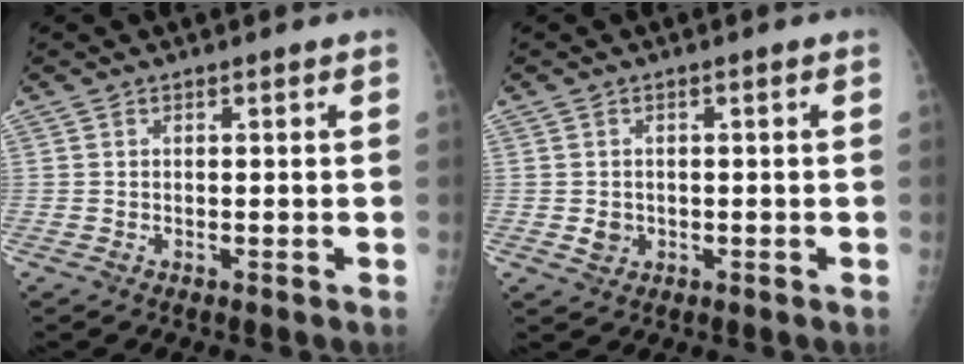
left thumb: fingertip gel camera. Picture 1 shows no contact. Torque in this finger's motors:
{"motor_torque": [-0.14, 0.10, 0.03, 0.02, 0.00]}